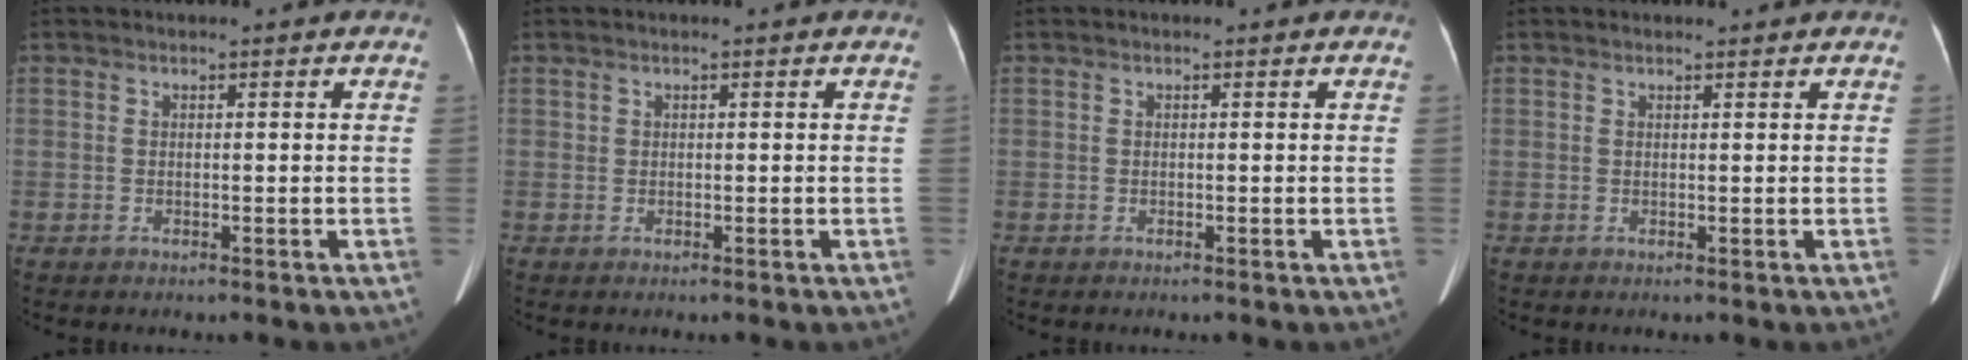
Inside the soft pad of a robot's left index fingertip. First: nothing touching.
{"total": 0.0}
{"total": 0.0}
{"total": 1.2, "force": [1.2, 0.2, 0.2], "torque": [-0.009, 0.007, 0.019]}